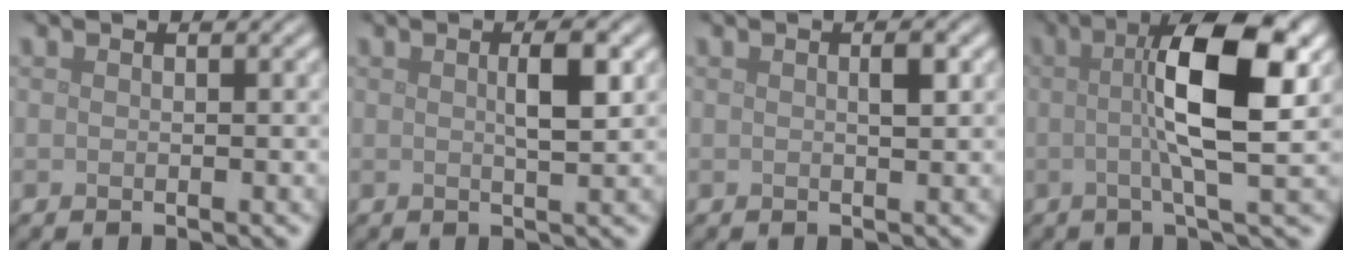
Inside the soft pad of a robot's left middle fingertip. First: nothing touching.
{"total": 2.7, "force": [0.6, 0.5, 2.6], "torque": [-0.039, 0.005, 0.010]}
{"total": 1.2, "force": [0.3, 0.3, 1.2], "torque": [-0.018, 0.002, 0.005]}
{"total": 9.0, "force": [1.1, 2.1, 8.7], "torque": [-0.123, 0.013, 0.012]}